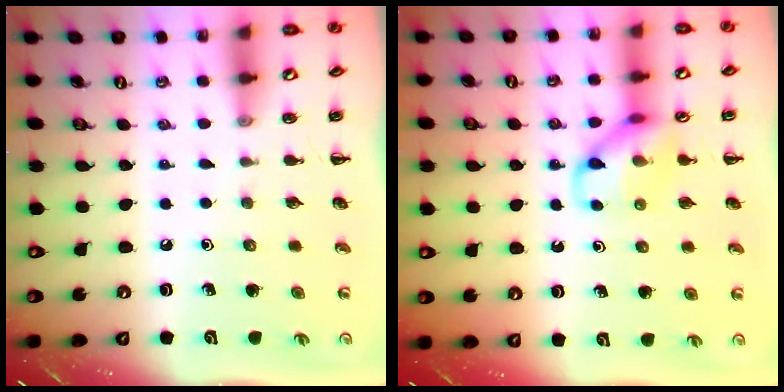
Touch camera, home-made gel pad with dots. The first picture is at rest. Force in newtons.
{"total": 10.5, "press": 10.5, "slide": 0.7}